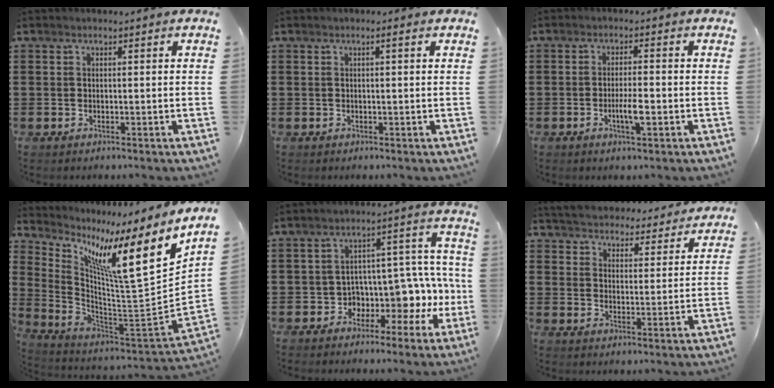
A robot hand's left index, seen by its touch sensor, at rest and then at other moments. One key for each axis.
{"total": 0.9, "fx": 0.2, "fy": 0.0, "fz": 0.9, "tx": -0.015, "ty": -0.002, "tz": 0.003}
{"total": 3.8, "fx": -1.3, "fy": 0.8, "fz": 3.5, "tx": -0.067, "ty": 0.002, "tz": -0.025}
{"total": 14.3, "fx": 6.5, "fy": 1.6, "fz": 12.6, "tx": -0.226, "ty": -0.065, "tz": 0.084}
{"total": 6.1, "fx": -0.8, "fy": 5.0, "fz": 3.3, "tx": -0.066, "ty": -0.030, "tz": -0.015}
{"total": 4.5, "fx": 4.5, "fy": -0.1, "fz": -0.4, "tx": -0.020, "ty": -0.038, "tz": 0.073}